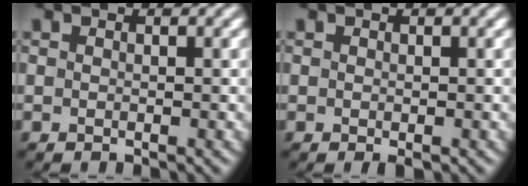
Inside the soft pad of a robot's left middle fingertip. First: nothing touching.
{"total": 0.5, "force": [-0.2, 0.2, 0.5], "torque": [-0.008, -0.002, -0.001]}